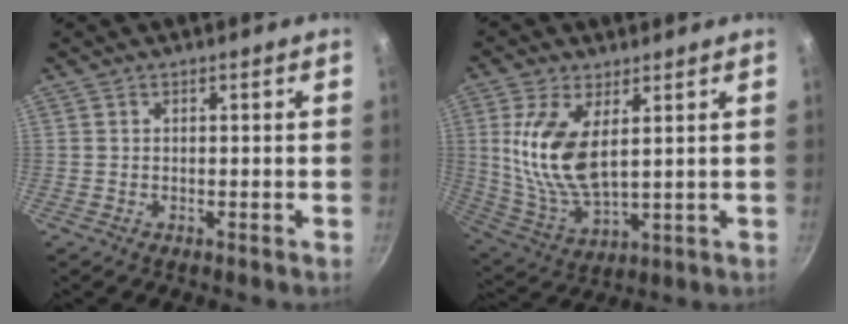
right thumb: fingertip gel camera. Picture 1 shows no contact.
{"total": 13.0, "force": [3.3, 6.0, 11.1], "torque": [-0.220, -0.026, 0.076]}